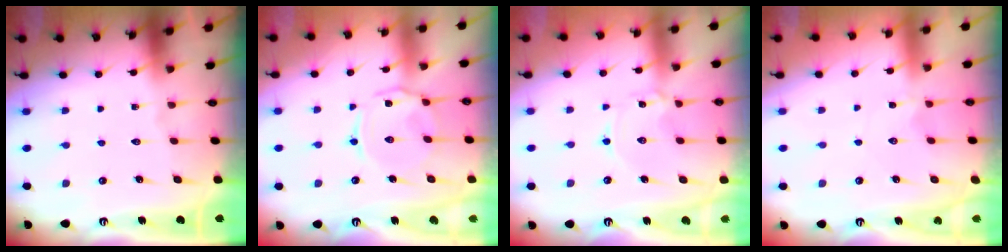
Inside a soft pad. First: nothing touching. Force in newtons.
{"total": 4.4, "press": 4.4, "slide": 0.3}
{"total": 0.9, "press": 0.9, "slide": 0.1}
{"total": 2.1, "press": 2.1, "slide": 0.3}